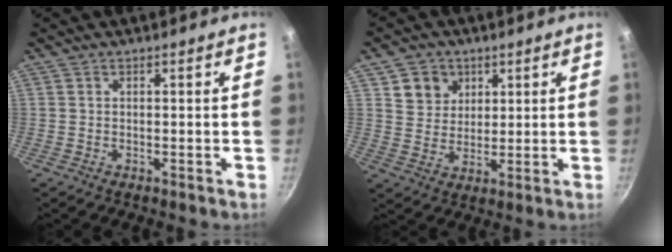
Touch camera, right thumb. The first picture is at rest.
{"total": 7.1, "force": [3.3, 5.9, 2.1], "torque": [-0.008, -0.016, 0.062]}